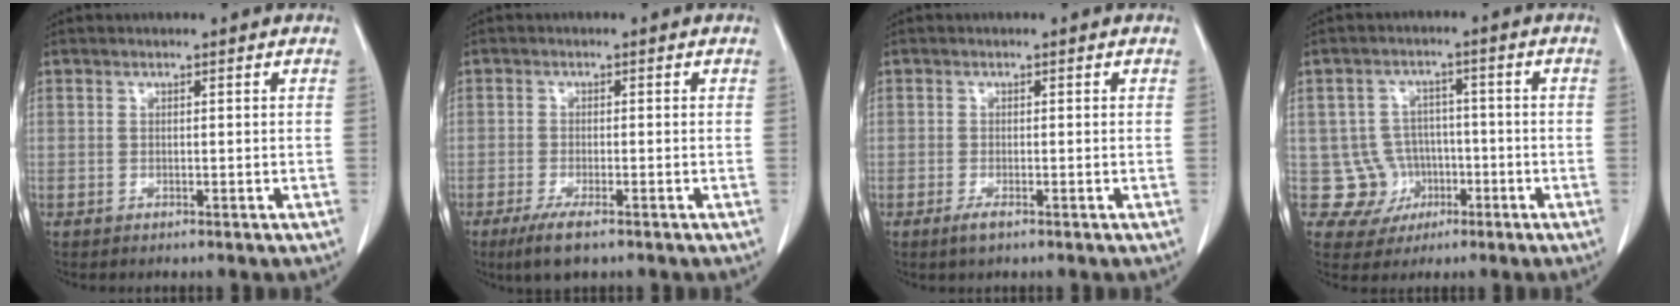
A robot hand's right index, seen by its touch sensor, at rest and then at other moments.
{"total": 4.5, "force": [-3.0, 0.7, 3.3], "torque": [-0.069, -0.011, -0.049]}
{"total": 1.5, "force": [-0.9, 0.1, 1.2], "torque": [-0.024, -0.003, -0.016]}
{"total": 7.3, "force": [-1.5, 7.2, 0.2], "torque": [0.003, 0.014, -0.015]}